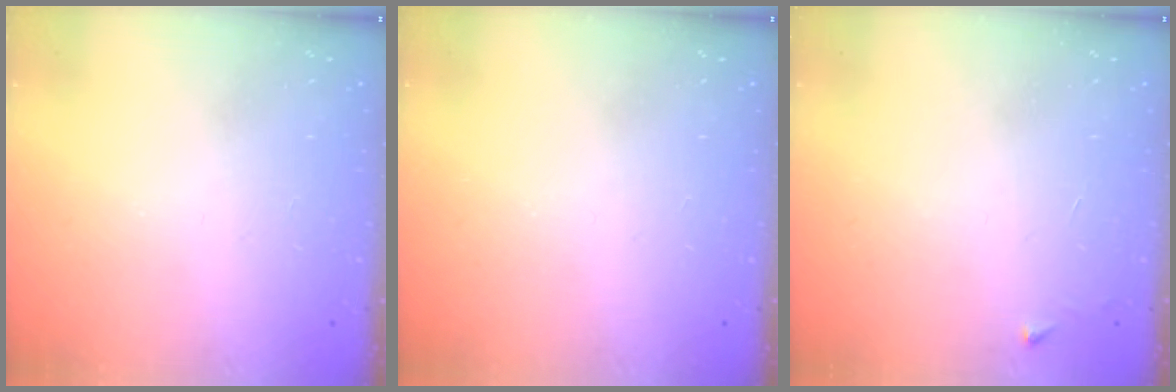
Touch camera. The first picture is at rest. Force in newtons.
{"total": 0.0}
{"total": 2.6, "press": 2.6, "slide": 0.3}